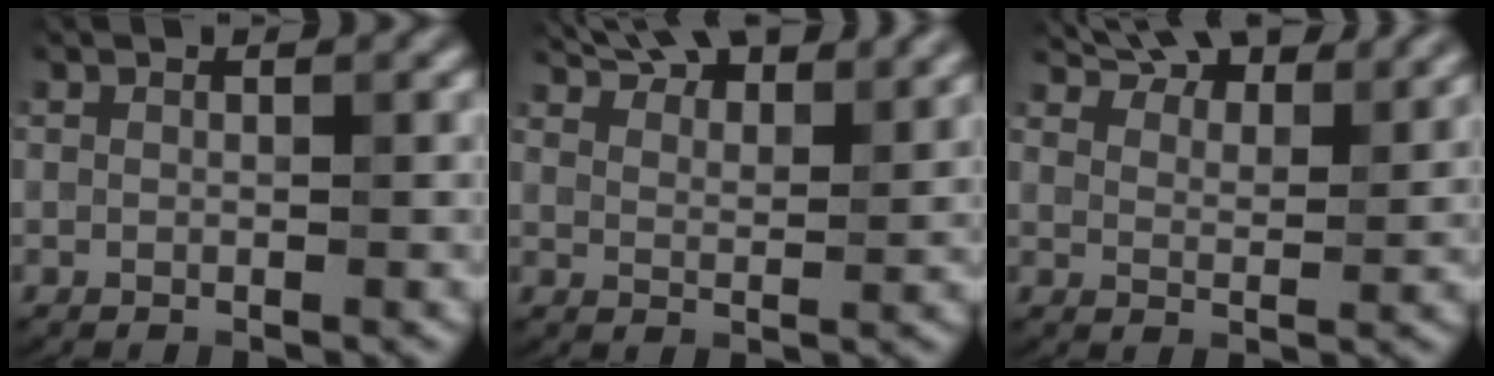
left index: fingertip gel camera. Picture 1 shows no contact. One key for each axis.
{"total": 9.5, "fx": 7.8, "fy": 3.0, "fz": 4.6, "tx": -0.065, "ty": 0.019, "tz": 0.094}
{"total": 9.2, "fx": 7.9, "fy": 2.7, "fz": 3.7, "tx": -0.065, "ty": 0.003, "tz": 0.116}